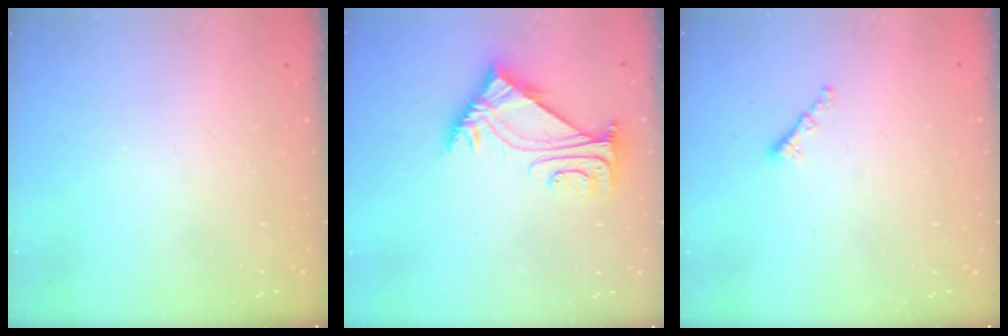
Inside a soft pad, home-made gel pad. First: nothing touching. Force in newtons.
{"total": 5.9, "press": 5.8, "slide": 1.1}
{"total": 1.2, "press": 1.1, "slide": 0.5}